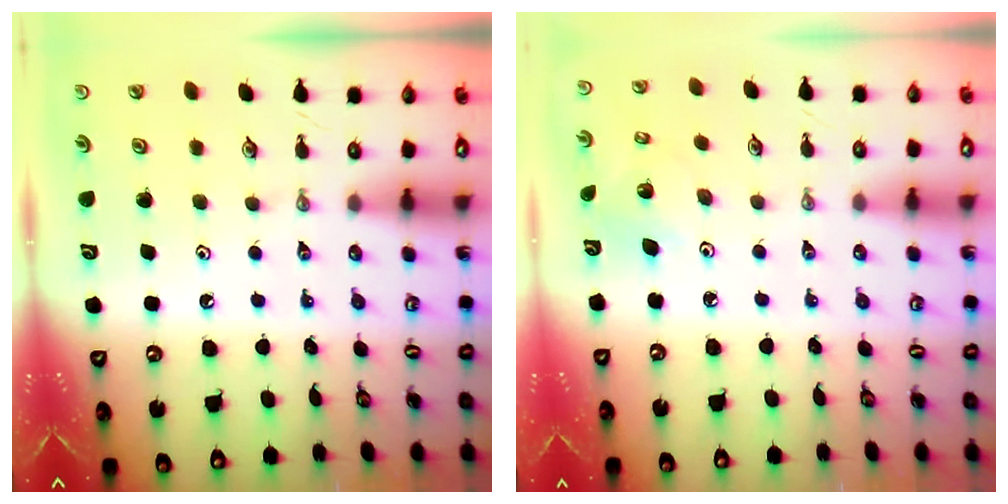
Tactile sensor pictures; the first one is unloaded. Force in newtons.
{"total": 2.9, "press": 2.9, "slide": 0.3}